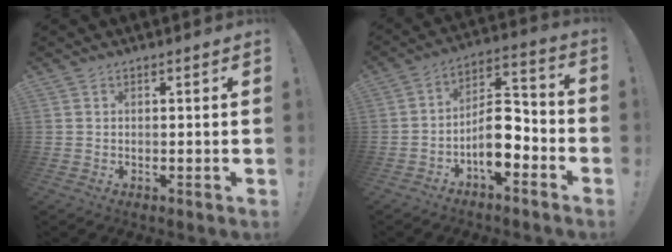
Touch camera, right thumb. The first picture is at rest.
{"total": 11.2, "force": [-5.0, 5.3, 8.5], "torque": [-0.148, 0.028, -0.085]}